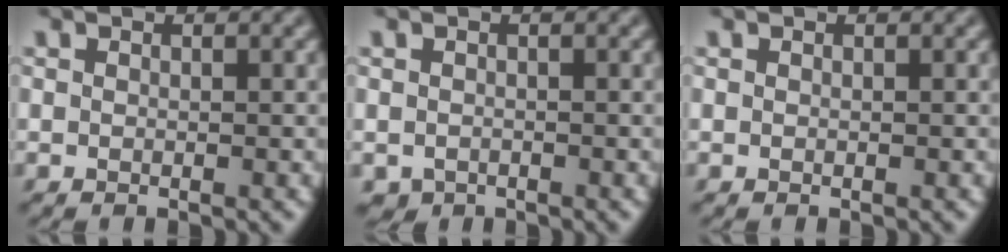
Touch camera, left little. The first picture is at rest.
{"total": 0.8, "force": [-0.5, 0.7, 0.1], "torque": [-0.002, 0.002, -0.010]}
{"total": 0.0}